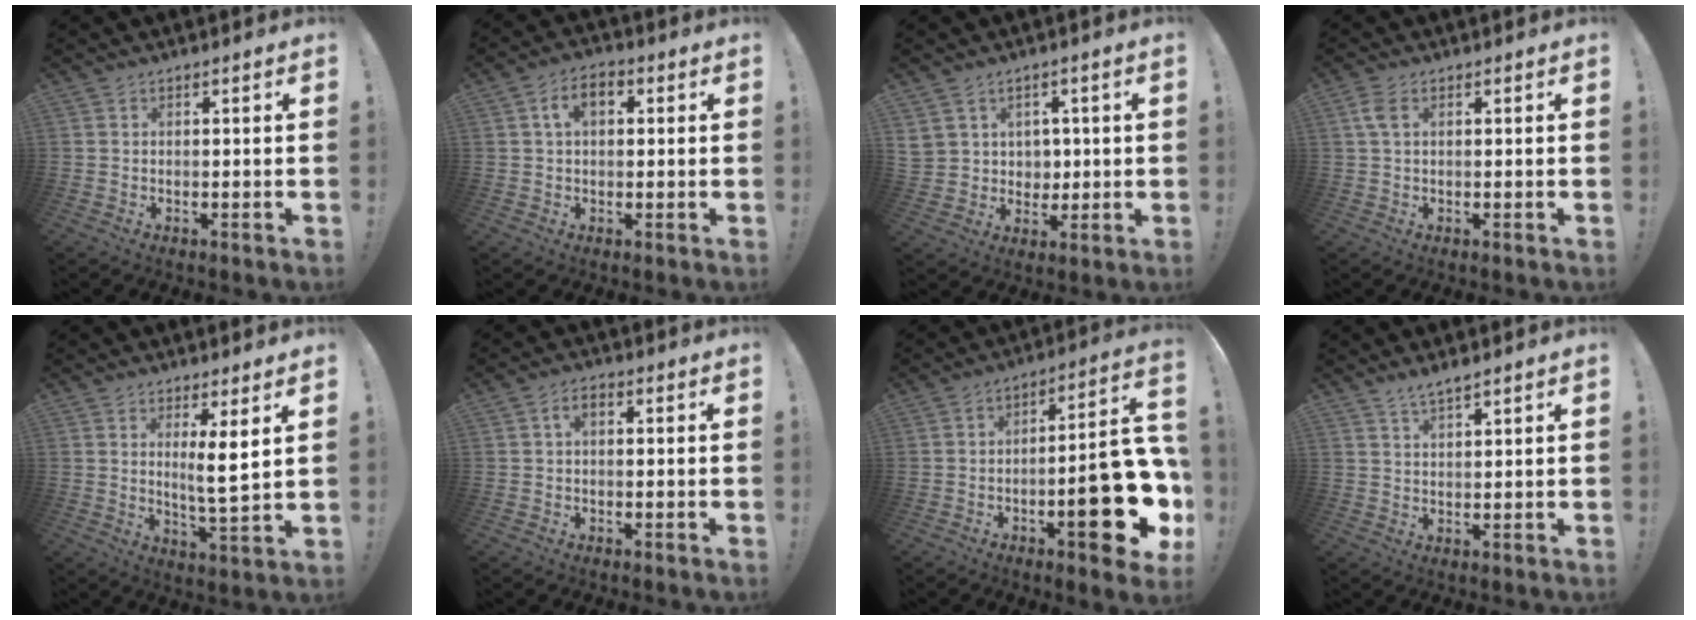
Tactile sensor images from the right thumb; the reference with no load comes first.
{"total": 6.8, "force": [1.6, 4.0, 5.2], "torque": [-0.084, 0.010, 0.028]}
{"total": 6.8, "force": [2.9, 6.0, 0.8], "torque": [-0.023, -0.015, 0.065]}
{"total": 3.7, "force": [1.0, 1.9, 2.9], "torque": [-0.059, 0.006, 0.020]}
{"total": 7.2, "force": [2.5, 0.3, 6.8], "torque": [-0.109, -0.023, 0.037]}
{"total": 2.9, "force": [-0.1, 1.5, 2.4], "torque": [-0.046, 0.010, -0.002]}
{"total": 22.4, "force": [-7.3, 6.8, 20.0], "torque": [-0.260, 0.044, -0.101]}
{"total": 3.1, "force": [2.6, 0.1, 1.6], "torque": [-0.035, -0.014, 0.046]}